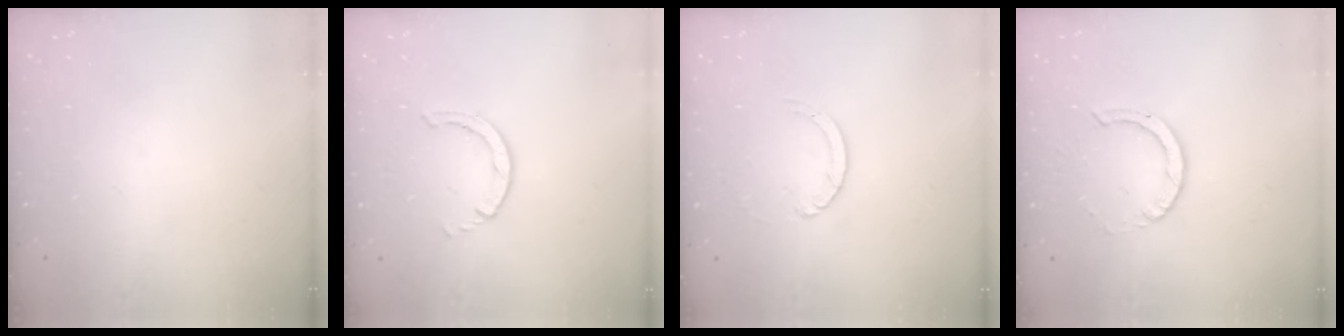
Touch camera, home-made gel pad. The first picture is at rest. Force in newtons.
{"total": 0.8, "press": 0.7, "slide": 0.2}
{"total": 1.3, "press": 1.2, "slide": 0.2}
{"total": 4.0, "press": 4.0, "slide": 0.3}